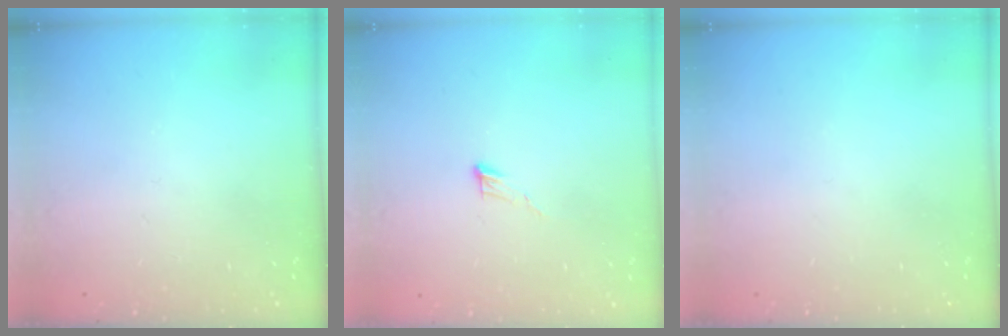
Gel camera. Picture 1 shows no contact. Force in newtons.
{"total": 3.8, "press": 3.8, "slide": 0.3}
{"total": 0.0}